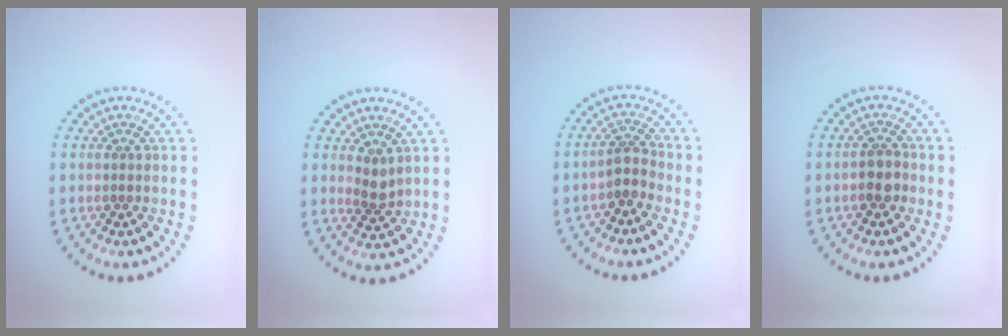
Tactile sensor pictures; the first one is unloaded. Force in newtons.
{"total": 1.6, "press": 1.3, "slide": 1.0}
{"total": 1.8, "press": 1.5, "slide": 1.1}
{"total": 2.1, "press": 1.9, "slide": 0.8}